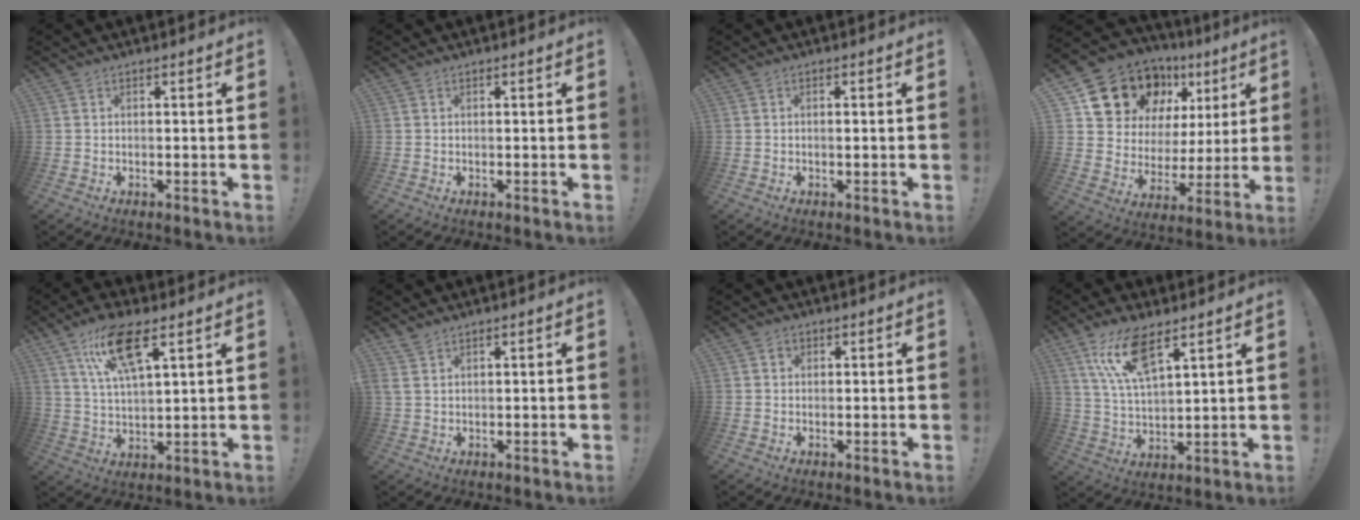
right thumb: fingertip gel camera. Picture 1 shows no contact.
{"total": 0.0}
{"total": 0.5, "force": [0.0, -0.2, 0.5], "torque": [-0.001, -0.005, -0.002]}
{"total": 16.7, "force": [11.1, 10.3, 6.8], "torque": [-0.108, -0.078, 0.220]}
{"total": 13.6, "force": [8.0, 4.1, 10.2], "torque": [-0.184, -0.022, 0.138]}
{"total": 2.8, "force": [2.1, 1.2, 1.4], "torque": [-0.031, -0.007, 0.042]}
{"total": 1.4, "force": [0.9, 1.1, 0.4], "torque": [0.001, 0.000, 0.014]}
{"total": 12.7, "force": [8.3, 3.7, 8.9], "torque": [-0.173, -0.027, 0.148]}